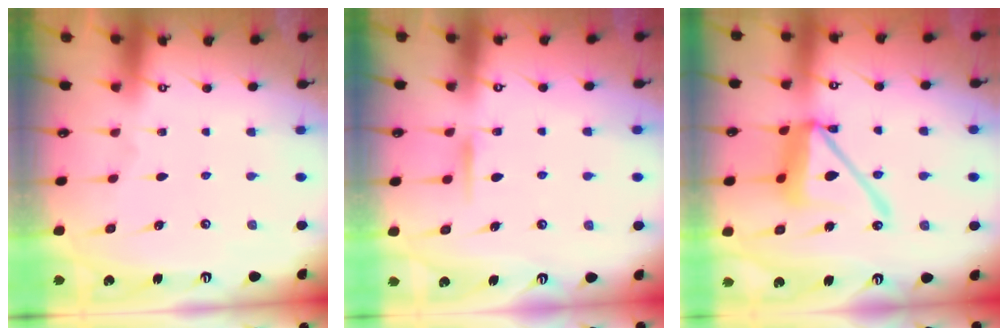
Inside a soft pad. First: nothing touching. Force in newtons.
{"total": 7.1, "press": 7.0, "slide": 0.7}
{"total": 14.6, "press": 14.5, "slide": 1.8}